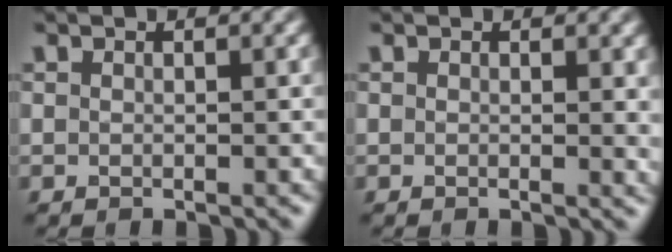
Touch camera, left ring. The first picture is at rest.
{"total": 1.2, "force": [0.3, 0.3, 1.1], "torque": [-0.008, -0.002, 0.003]}